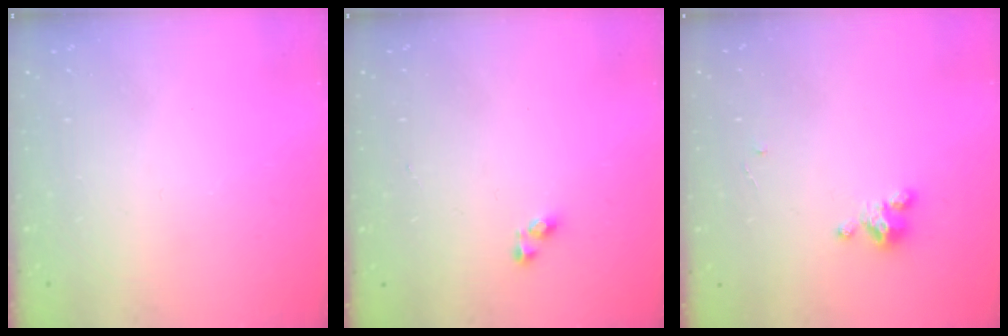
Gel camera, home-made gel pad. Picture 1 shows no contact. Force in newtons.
{"total": 3.9, "press": 3.8, "slide": 0.7}
{"total": 2.7, "press": 2.7, "slide": 0.3}